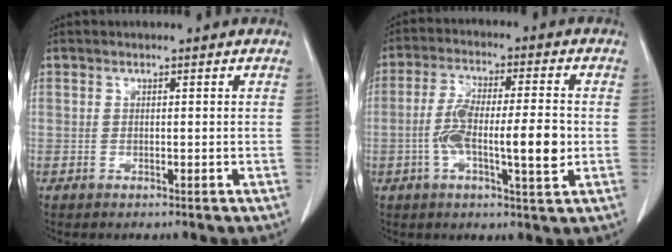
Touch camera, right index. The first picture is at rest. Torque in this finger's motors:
{"motor_torque": [0.21, -0.12, 0.18, 0.10]}